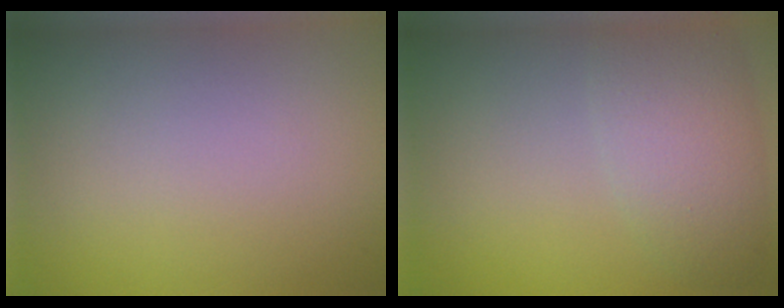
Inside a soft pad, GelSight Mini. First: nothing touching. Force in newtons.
{"total": 4.8, "press": 4.8, "slide": 0.2}